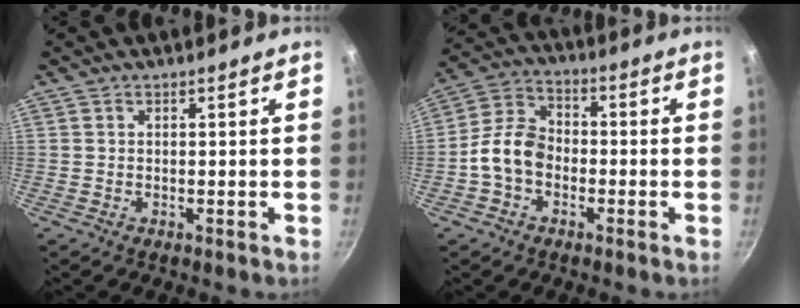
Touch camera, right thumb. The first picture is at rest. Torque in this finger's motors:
{"motor_torque": [1.03, 1.72, 0.96, -1.03, 0.09]}